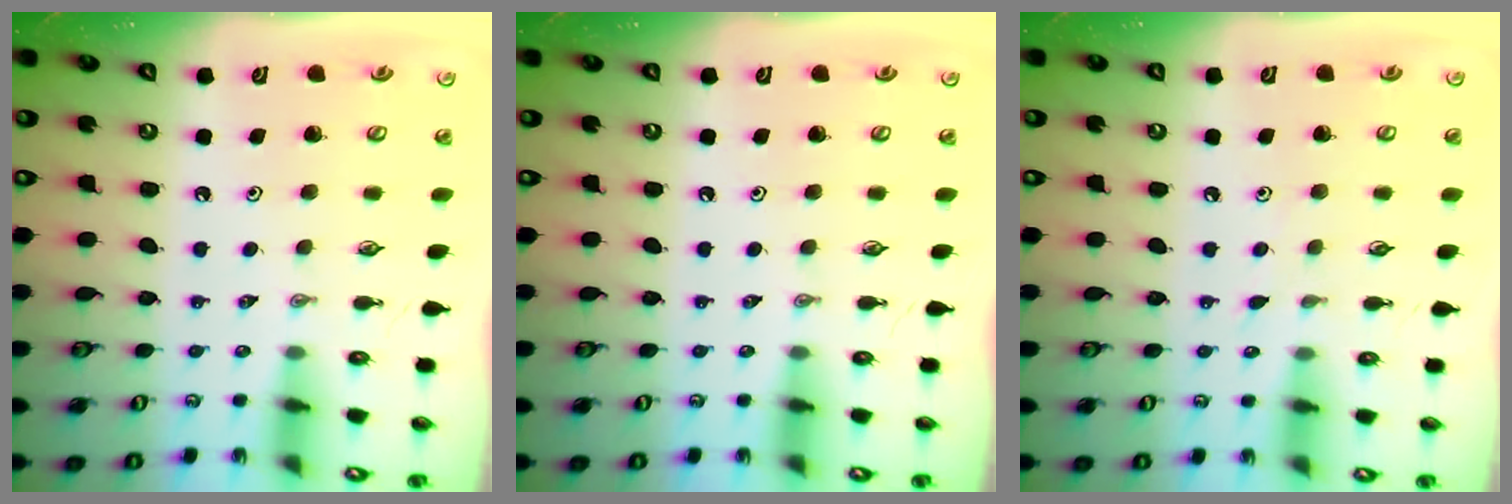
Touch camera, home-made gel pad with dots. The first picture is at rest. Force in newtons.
{"total": 0.0}
{"total": 2.3, "press": 2.2, "slide": 0.4}